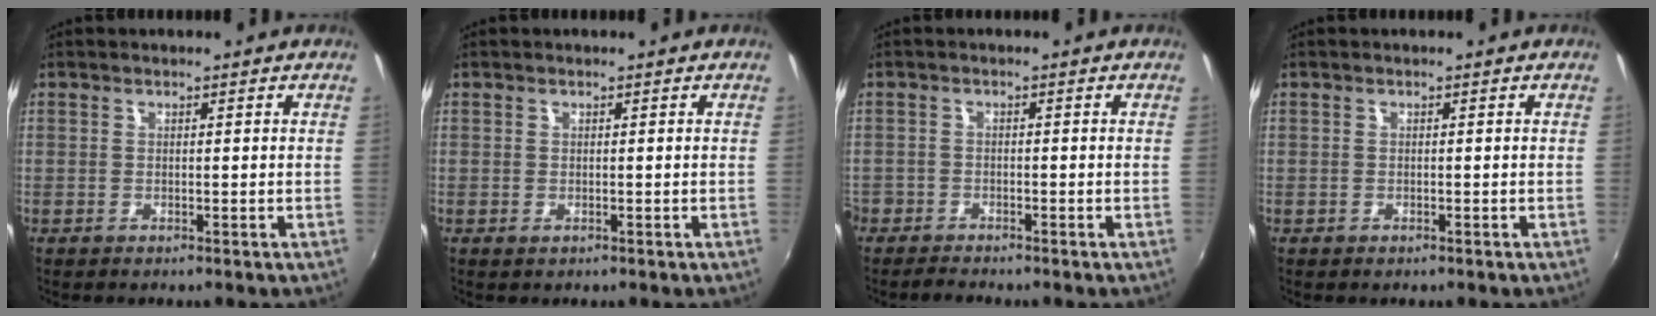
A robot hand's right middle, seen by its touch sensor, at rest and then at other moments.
{"total": 0.0}
{"total": 2.8, "force": [-2.7, 0.9, 0.3], "torque": [-0.022, -0.009, -0.054]}
{"total": 0.0}